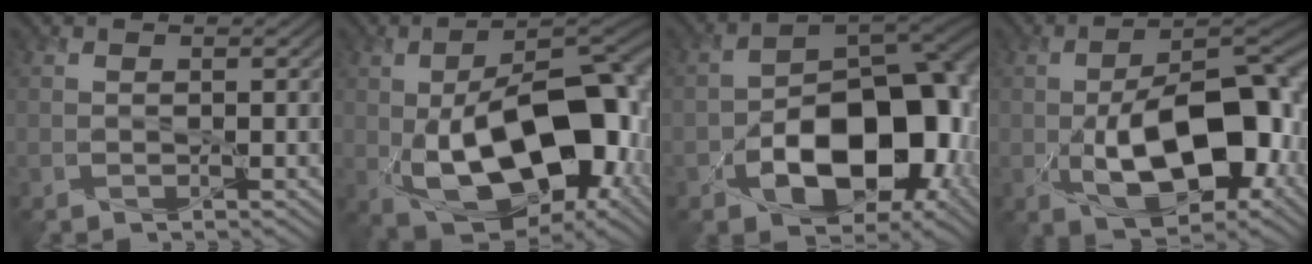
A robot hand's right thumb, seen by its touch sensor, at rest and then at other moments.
{"total": 18.6, "force": [-3.0, 10.3, 15.1], "torque": [-0.235, -0.006, -0.049]}
{"total": 15.9, "force": [-4.7, 10.0, 11.4], "torque": [-0.149, -0.028, -0.080]}
{"total": 14.9, "force": [-3.0, 7.7, 12.3], "torque": [-0.186, -0.010, -0.050]}